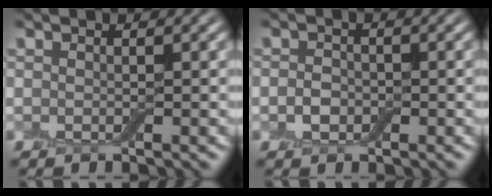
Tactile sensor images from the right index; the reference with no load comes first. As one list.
[{"total": 1.5, "force": [-0.5, 1.2, 0.8], "torque": [-0.017, 0.001, -0.014]}]